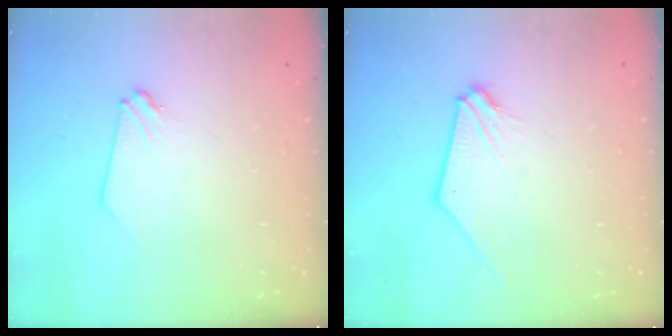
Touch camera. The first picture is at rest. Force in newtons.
{"total": 0.9, "press": 0.8, "slide": 0.2}